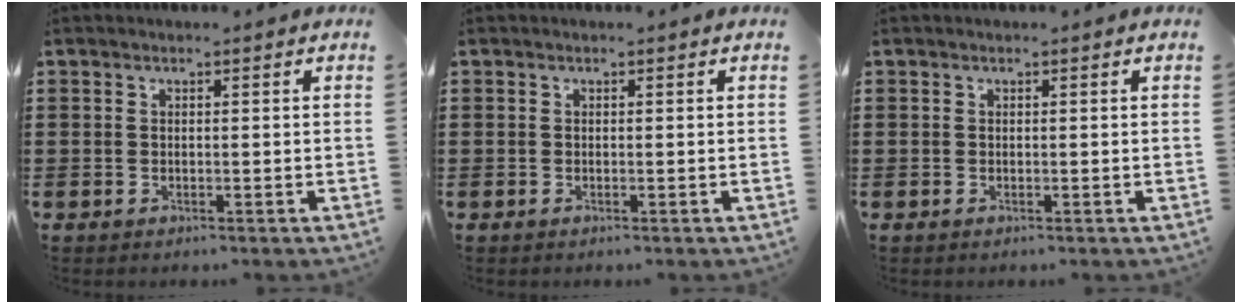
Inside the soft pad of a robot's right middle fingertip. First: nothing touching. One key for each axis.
{"total": 0.0}
{"total": 0.0}